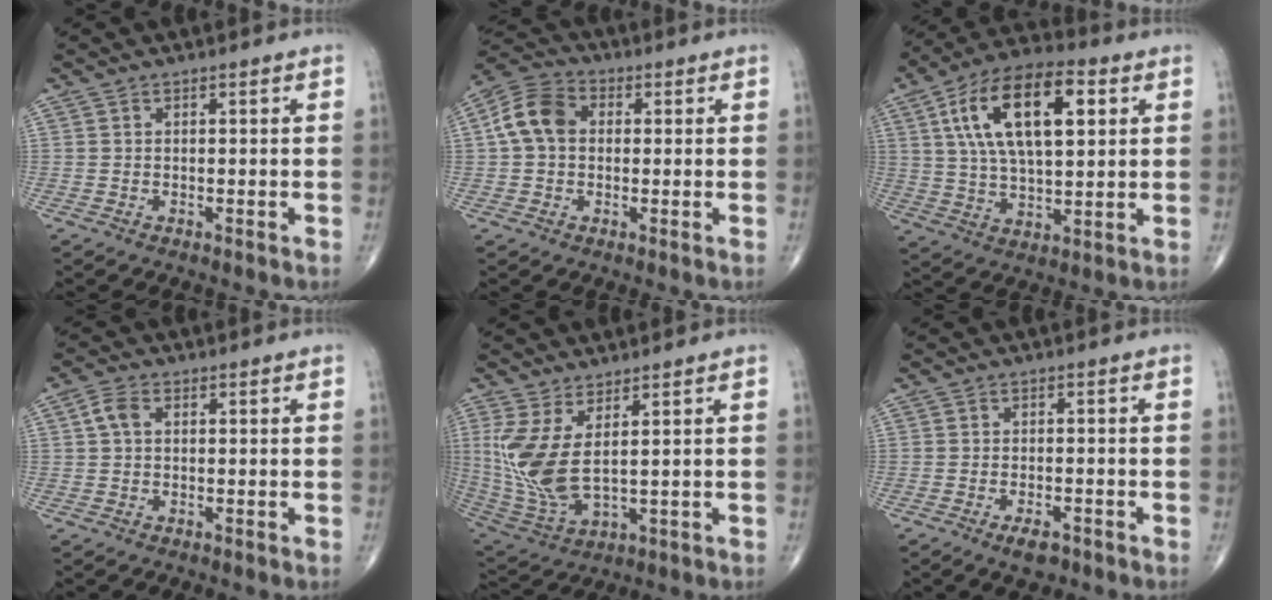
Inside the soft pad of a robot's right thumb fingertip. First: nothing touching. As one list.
[{"total": 8.9, "force": [0.9, 6.6, 5.9], "torque": [-0.109, 0.026, 0.006]}, {"total": 19.0, "force": [5.7, 8.8, 15.9], "torque": [-0.267, 0.006, 0.092]}, {"total": 3.1, "force": [0.6, 2.0, 2.3], "torque": [-0.050, 0.010, 0.008]}, {"total": 11.6, "force": [2.8, 4.4, 10.3], "torque": [-0.243, -0.027, 0.074]}, {"total": 3.3, "force": [-2.1, 1.4, 2.2], "torque": [-0.036, 0.004, -0.033]}]